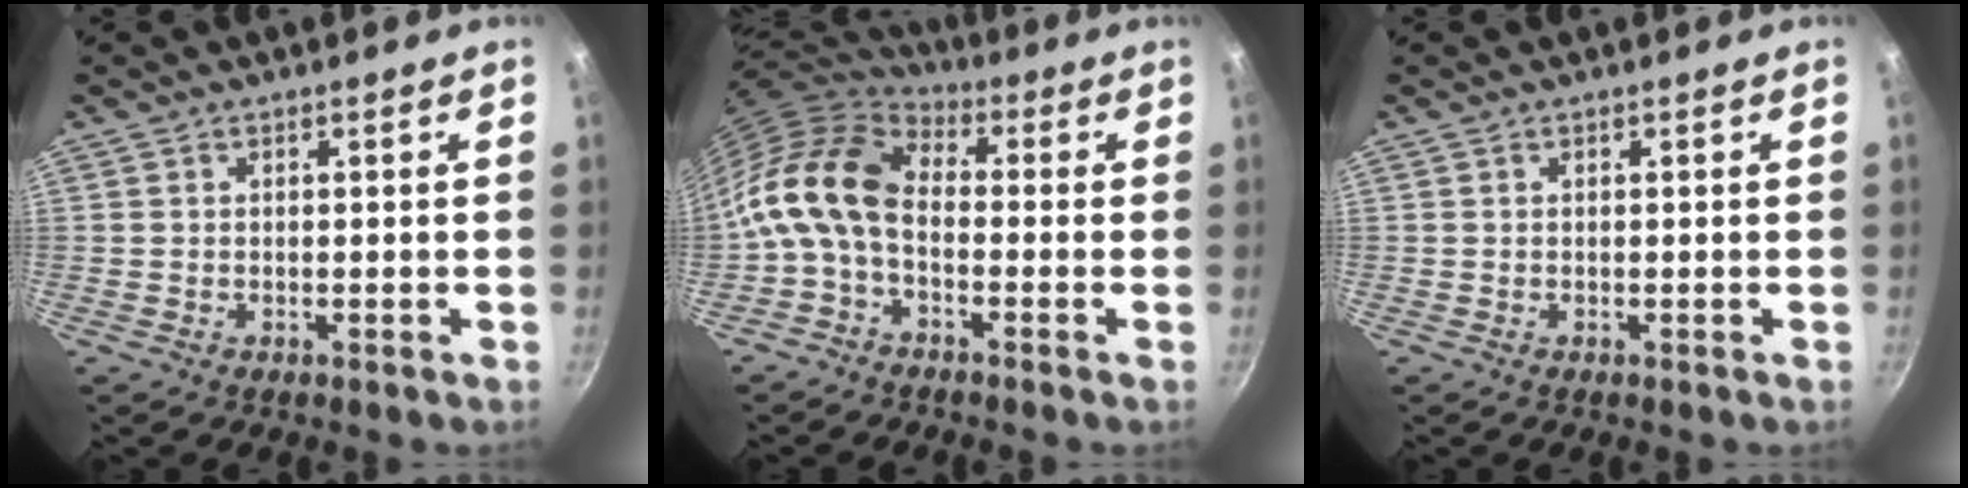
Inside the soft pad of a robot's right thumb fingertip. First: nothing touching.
{"total": 14.1, "force": [-1.7, 8.8, 10.8], "torque": [-0.210, 0.034, -0.057]}
{"total": 0.0}